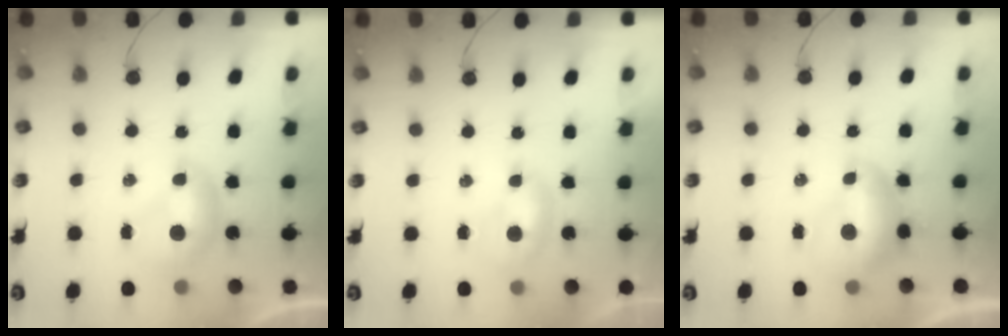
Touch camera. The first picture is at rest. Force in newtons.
{"total": 0.0}
{"total": 1.1, "press": 1.0, "slide": 0.4}